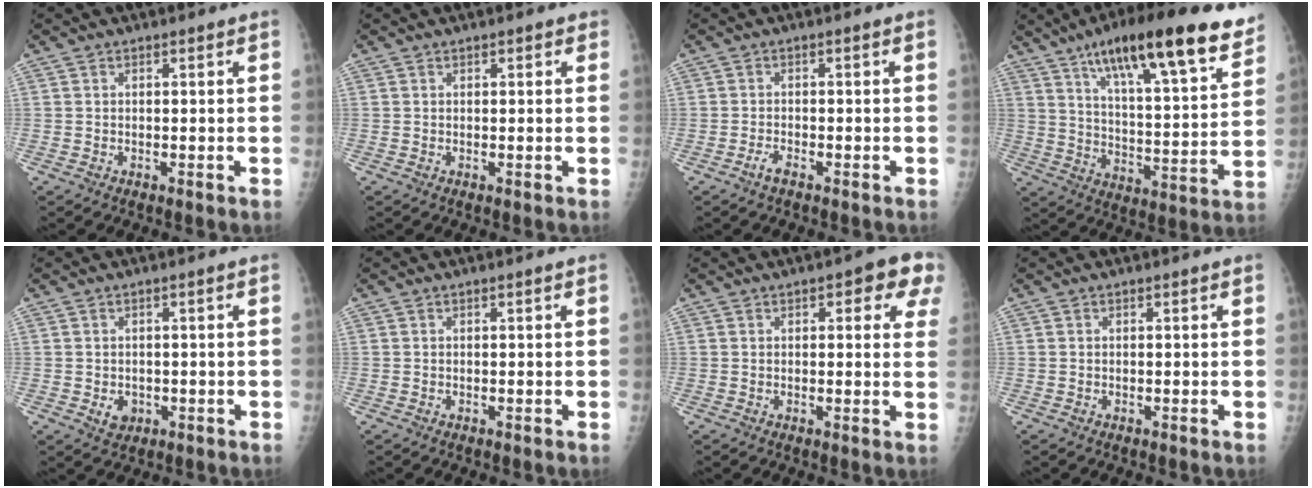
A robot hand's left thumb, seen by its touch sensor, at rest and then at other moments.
{"total": 1.2, "force": [0.6, 0.6, 0.8], "torque": [-0.003, 0.000, 0.005]}
{"total": 1.7, "force": [-1.3, 0.4, 1.1], "torque": [-0.032, 0.010, -0.024]}
{"total": 23.7, "force": [14.8, 5.8, 17.5], "torque": [-0.245, -0.045, 0.230]}
{"total": 2.8, "force": [-0.7, 2.2, 1.5], "torque": [-0.011, 0.004, -0.002]}
{"total": 0.0}
{"total": 7.4, "force": [3.4, 2.9, 5.9], "torque": [-0.037, -0.004, 0.030]}
{"total": 0.0}